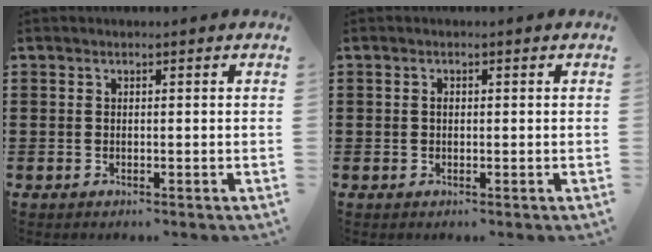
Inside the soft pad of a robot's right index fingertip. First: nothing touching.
{"total": 0.8, "force": [0.0, 0.5, 0.6], "torque": [-0.014, 0.002, 0.001]}